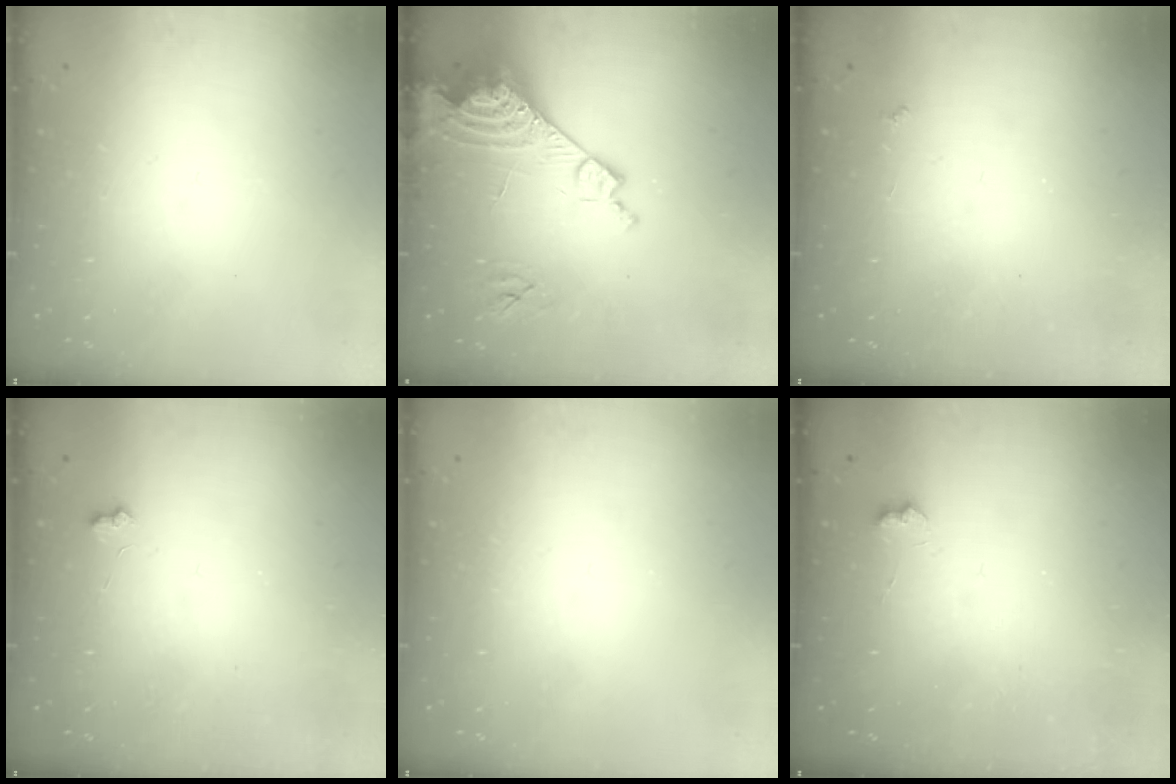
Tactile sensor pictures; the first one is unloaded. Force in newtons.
{"total": 15.0, "press": 14.9, "slide": 1.6}
{"total": 2.2, "press": 2.1, "slide": 0.4}
{"total": 2.3, "press": 2.3, "slide": 0.4}
{"total": 0.0}
{"total": 3.7, "press": 3.7, "slide": 0.6}